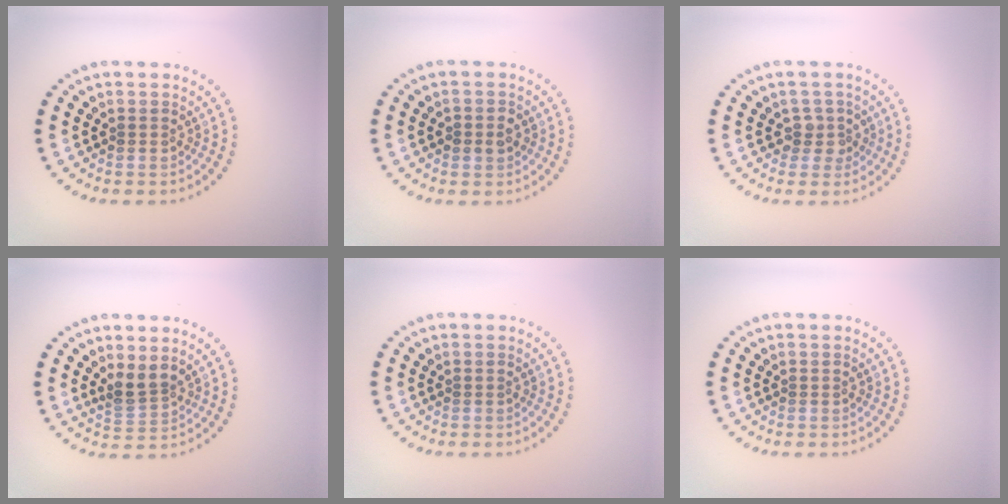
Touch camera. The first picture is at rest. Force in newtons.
{"total": 1.5, "press": 1.4, "slide": 0.3}
{"total": 1.8, "press": 1.3, "slide": 1.2}
{"total": 2.3, "press": 1.8, "slide": 1.5}
{"total": 0.0}
{"total": 0.0}